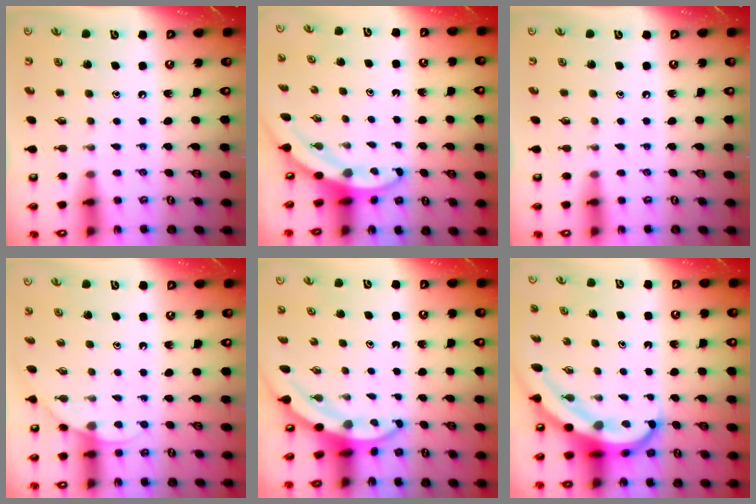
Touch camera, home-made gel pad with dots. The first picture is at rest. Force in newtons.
{"total": 3.3, "press": 3.3, "slide": 0.1}
{"total": 0.0}
{"total": 4.0, "press": 4.0, "slide": 0.3}
{"total": 4.8, "press": 4.7, "slide": 0.2}
{"total": 7.6, "press": 7.4, "slide": 1.5}